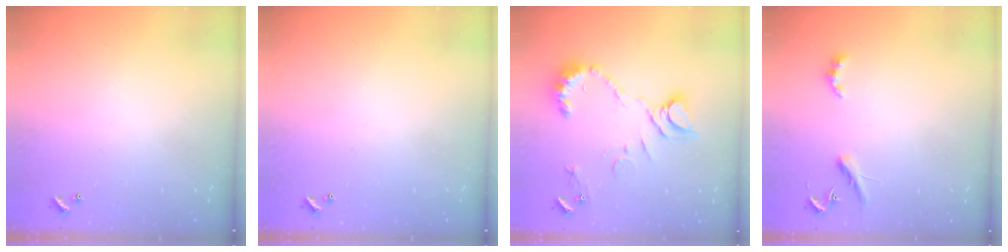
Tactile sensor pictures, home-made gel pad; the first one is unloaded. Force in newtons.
{"total": 0.0}
{"total": 11.1, "press": 11.0, "slide": 1.3}
{"total": 3.1, "press": 3.0, "slide": 0.6}